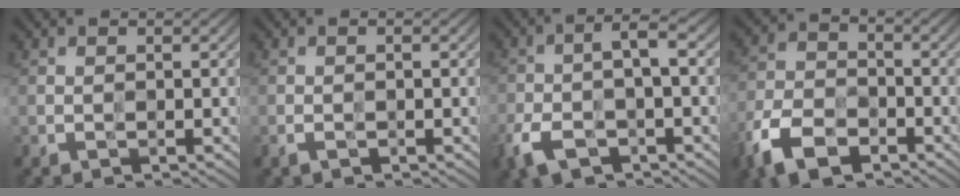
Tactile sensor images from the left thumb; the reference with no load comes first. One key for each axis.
{"total": 1.2, "fx": -0.6, "fy": 0.5, "fz": 0.9, "tx": -0.019, "ty": -0.002, "tz": -0.013}
{"total": 6.7, "fx": -2.9, "fy": 2.9, "fz": 5.3, "tx": -0.110, "ty": -0.003, "tz": -0.064}
{"total": 9.2, "fx": -5.6, "fy": 5.0, "fz": 5.2, "tx": -0.122, "ty": -0.016, "tz": -0.120}